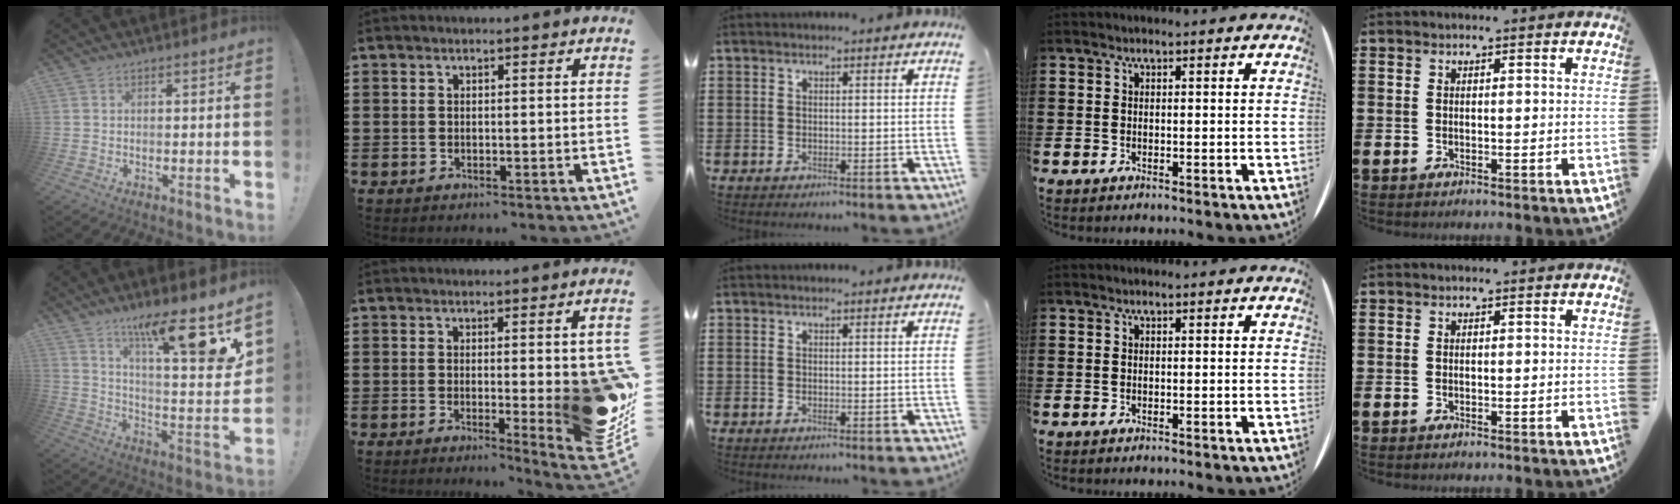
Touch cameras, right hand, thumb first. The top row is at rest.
{"thumb": {"total": 16.3, "force": [10.9, 0.6, 12.2], "torque": [-0.197, -0.087, 0.160]}, "index": {"total": 9.2, "force": [-0.3, 2.5, 8.9], "torque": [-0.101, -0.021, 0.003]}}